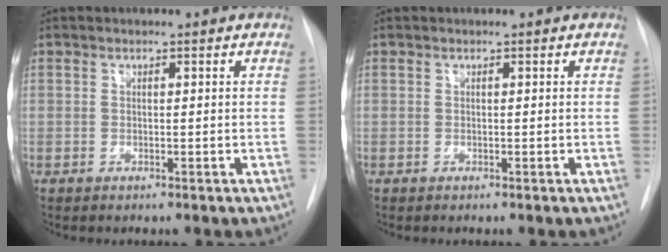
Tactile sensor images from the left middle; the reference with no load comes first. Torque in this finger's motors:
{"motor_torque": [0.00, 0.00, -0.02, 0.00]}